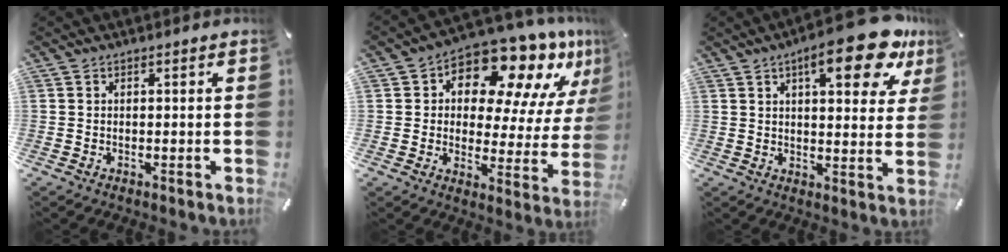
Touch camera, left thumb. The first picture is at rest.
{"total": 14.9, "force": [10.8, 7.2, 7.4], "torque": [-0.112, -0.093, 0.181]}
{"total": 17.4, "force": [9.8, 5.4, 13.3], "torque": [-0.191, -0.046, 0.150]}